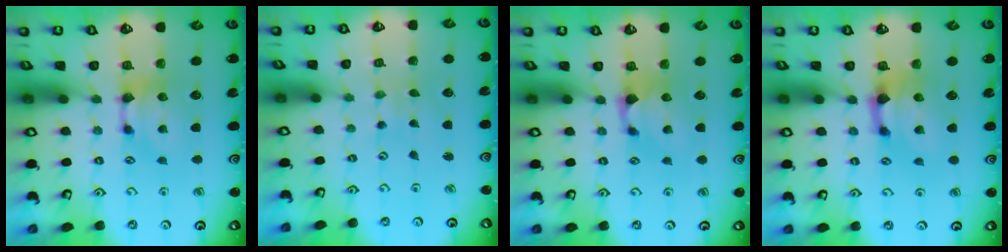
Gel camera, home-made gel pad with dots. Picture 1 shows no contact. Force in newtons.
{"total": 5.9, "press": 5.9, "slide": 0.3}
{"total": 1.3, "press": 0.7, "slide": 1.0}
{"total": 1.7, "press": 1.1, "slide": 1.3}